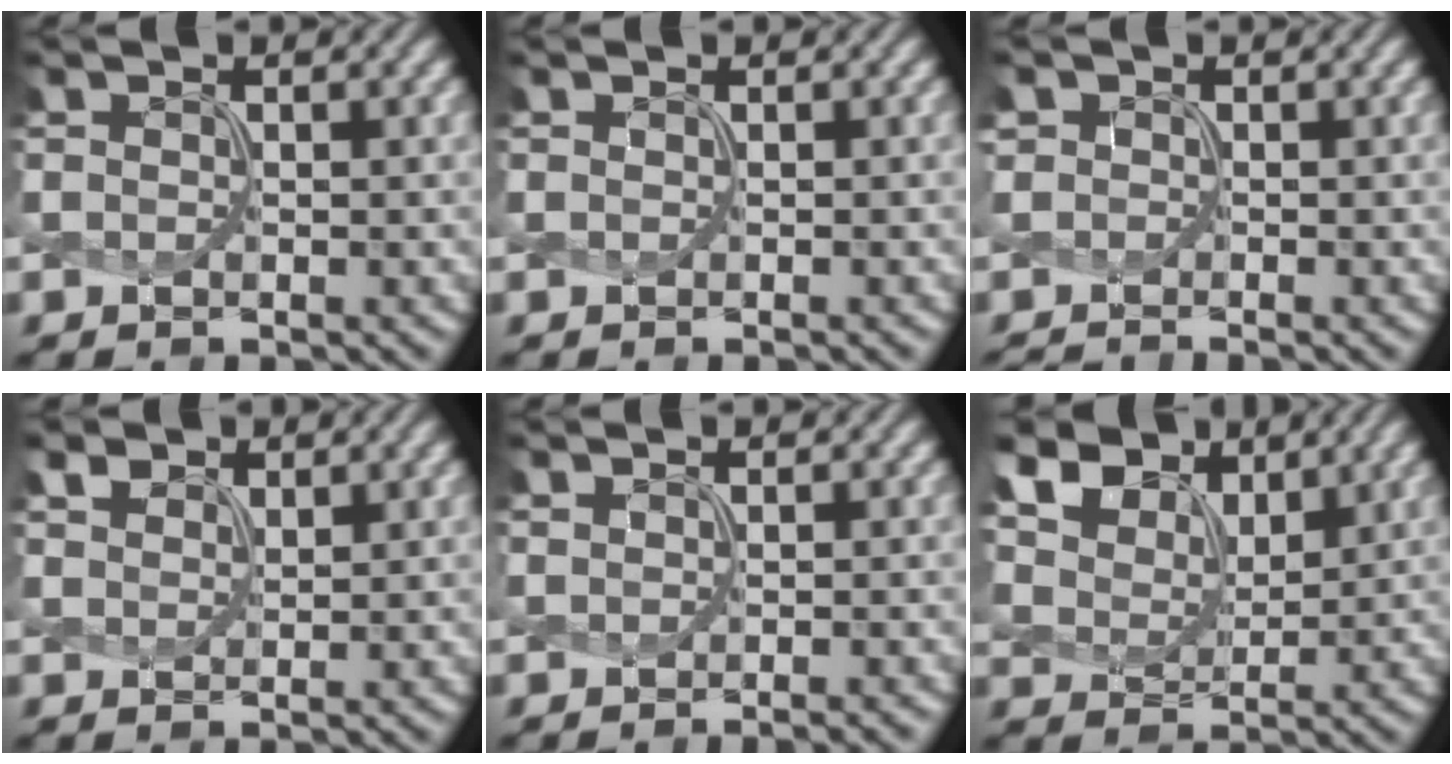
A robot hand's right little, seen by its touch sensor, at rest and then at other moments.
{"total": 0.0}
{"total": 1.4, "force": [-1.1, 0.9, 0.1], "torque": [-0.010, -0.006, -0.030]}
{"total": 1.7, "force": [1.3, 1.0, 0.5], "torque": [-0.018, 0.002, 0.032]}
{"total": 0.8, "force": [-0.4, 0.3, 0.6], "torque": [0.002, -0.002, -0.008]}
{"total": 7.9, "force": [5.3, 4.6, 3.6], "torque": [-0.109, 0.003, 0.094]}